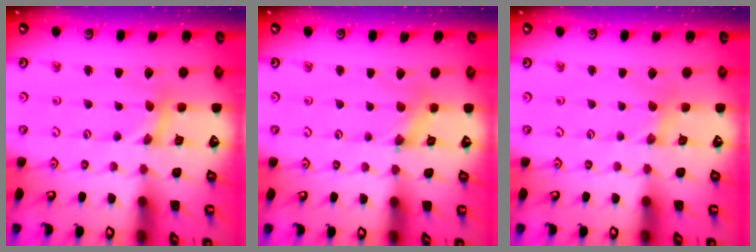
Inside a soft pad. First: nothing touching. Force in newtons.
{"total": 2.4, "press": 2.3, "slide": 0.4}
{"total": 1.0, "press": 1.0, "slide": 0.1}